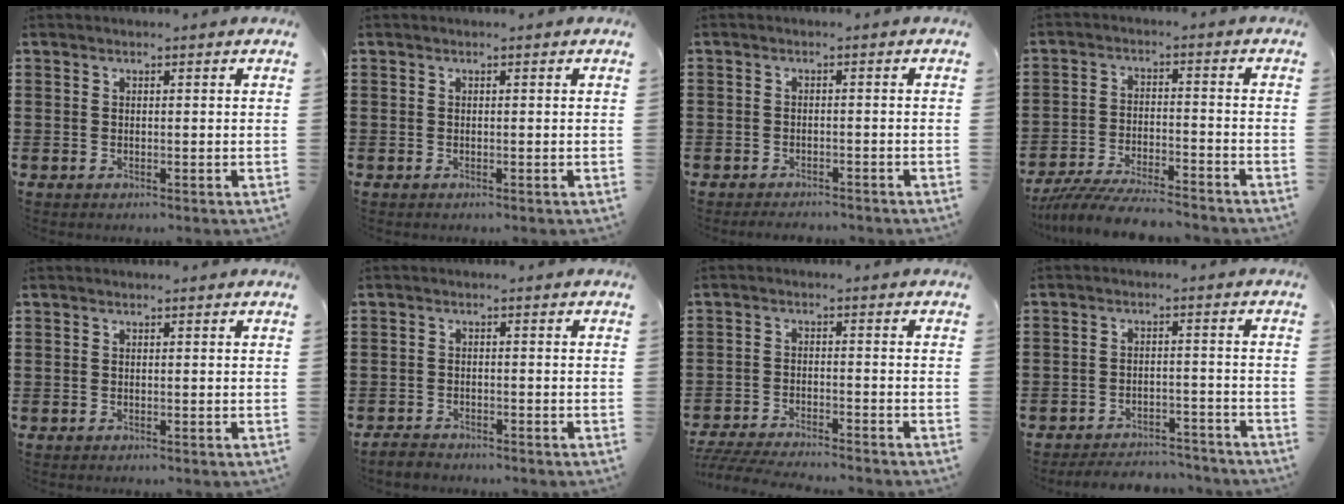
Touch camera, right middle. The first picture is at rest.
{"total": 0.0}
{"total": 2.1, "force": [-2.0, 0.4, -0.2], "torque": [-0.002, 0.002, -0.047]}
{"total": 7.2, "force": [-6.8, 0.7, 2.2], "torque": [-0.047, 0.001, -0.132]}
{"total": 0.0}
{"total": 2.0, "force": [-1.9, 0.5, 0.0], "torque": [-0.007, 0.002, -0.041]}
{"total": 4.8, "force": [-4.7, 0.1, 1.0], "torque": [-0.028, -0.005, -0.096]}
{"total": 4.5, "force": [-4.4, 0.8, 0.0], "torque": [-0.010, 0.006, -0.096]}